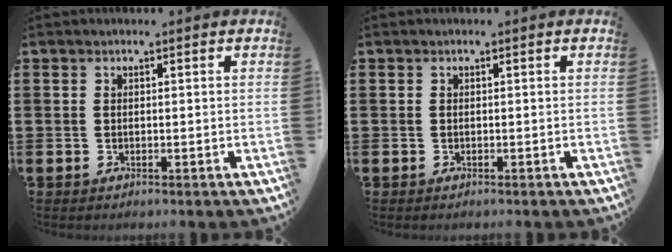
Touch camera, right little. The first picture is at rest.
{"total": 0.0}